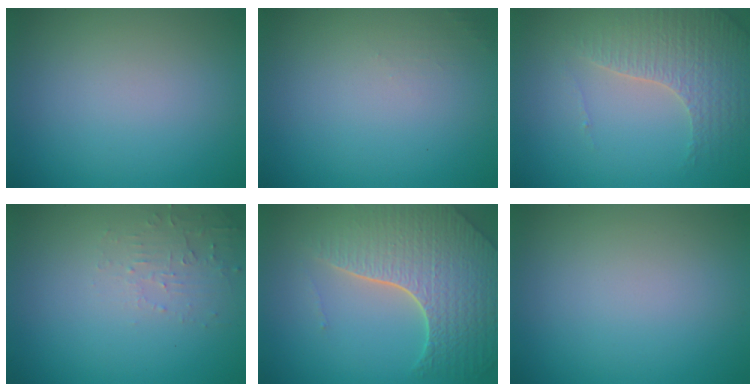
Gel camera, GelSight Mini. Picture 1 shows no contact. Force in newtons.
{"total": 0.7, "press": 0.6, "slide": 0.1}
{"total": 4.2, "press": 3.4, "slide": 2.5}
{"total": 1.9, "press": 1.9, "slide": 0.3}
{"total": 8.3, "press": 5.8, "slide": 6.0}
{"total": 0.0}